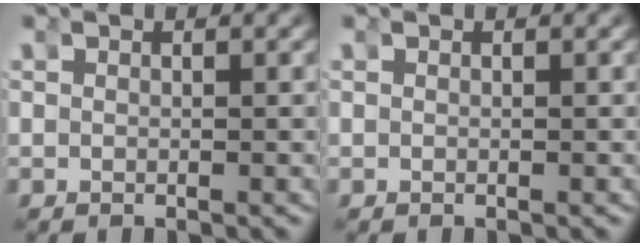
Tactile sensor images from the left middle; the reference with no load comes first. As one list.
[{"total": 0.0}]